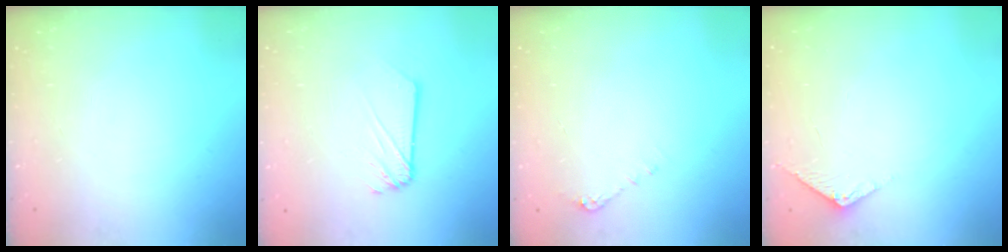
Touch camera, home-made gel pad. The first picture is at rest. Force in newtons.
{"total": 2.6, "press": 2.6, "slide": 0.3}
{"total": 5.8, "press": 5.8, "slide": 0.8}
{"total": 3.9, "press": 3.9, "slide": 0.2}